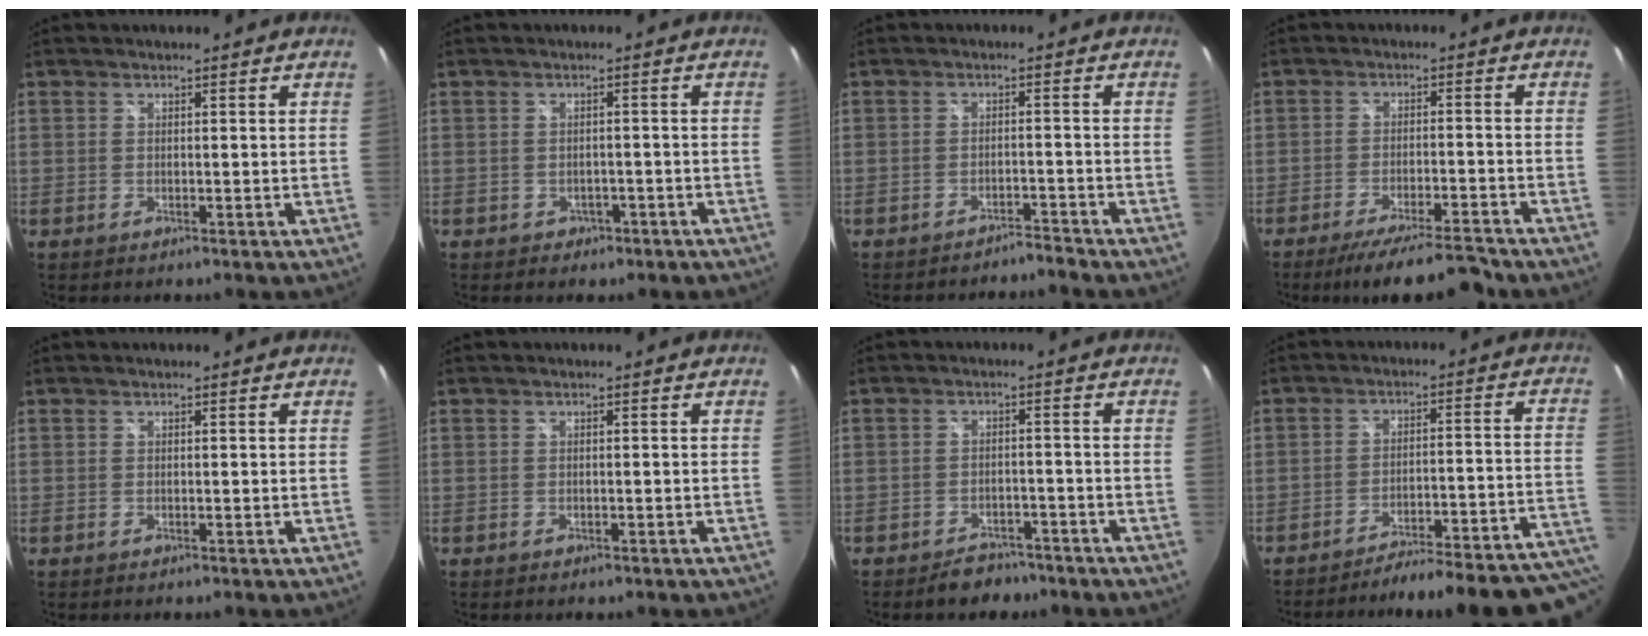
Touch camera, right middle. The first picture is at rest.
{"total": 3.2, "force": [-1.7, 2.5, 1.0], "torque": [-0.024, 0.002, -0.012]}
{"total": 2.3, "force": [-2.3, -0.1, 0.0], "torque": [-0.006, 0.000, -0.037]}
{"total": 10.9, "force": [-9.7, 0.6, 4.9], "torque": [-0.095, -0.008, -0.151]}
{"total": 0.0}
{"total": 1.0, "force": [-0.7, 0.5, 0.4], "torque": [-0.008, -0.001, -0.008]}
{"total": 5.6, "force": [-4.6, 2.9, 1.5], "torque": [-0.034, 0.011, -0.058]}
{"total": 24.3, "force": [-22.5, 0.3, 9.3], "torque": [-0.074, -0.022, -0.299]}